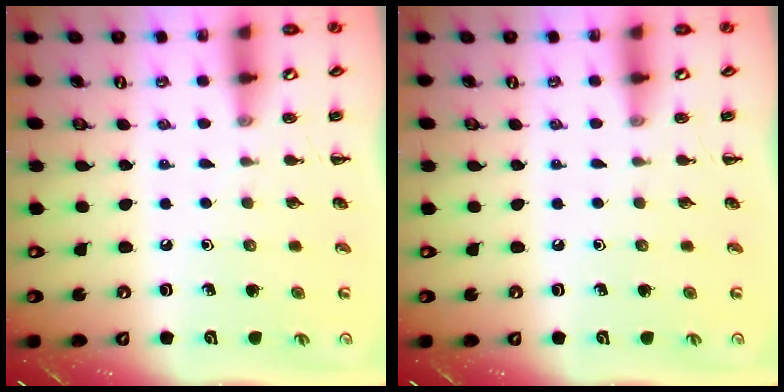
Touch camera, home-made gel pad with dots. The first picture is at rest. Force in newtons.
{"total": 0.0}